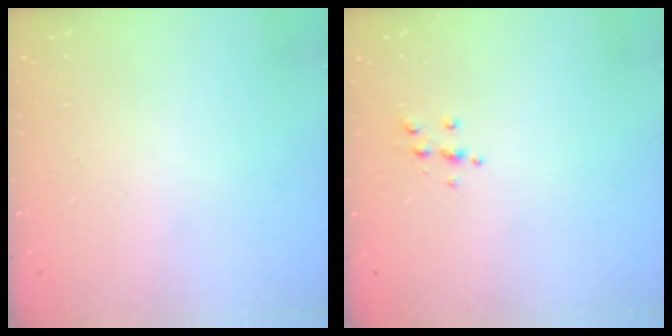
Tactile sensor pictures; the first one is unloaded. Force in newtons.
{"total": 4.3, "press": 4.3, "slide": 0.5}